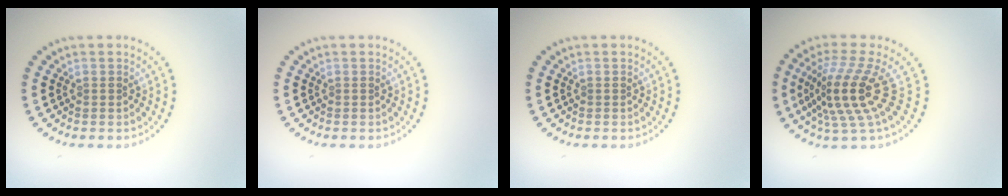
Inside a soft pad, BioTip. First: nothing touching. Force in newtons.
{"total": 0.0}
{"total": 0.0}
{"total": 5.2, "press": 3.7, "slide": 3.7}